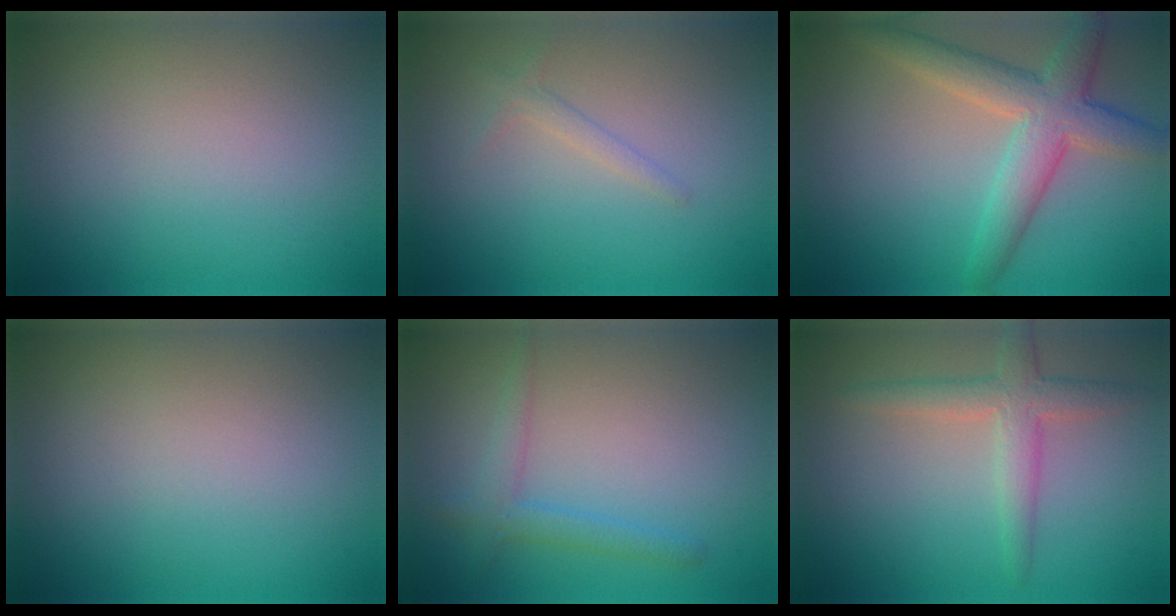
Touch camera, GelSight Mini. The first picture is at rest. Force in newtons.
{"total": 1.0, "press": 1.0, "slide": 0.0}
{"total": 5.4, "press": 5.4, "slide": 0.1}
{"total": 0.0}
{"total": 2.2, "press": 2.2, "slide": 0.0}
{"total": 3.0, "press": 3.0, "slide": 0.1}